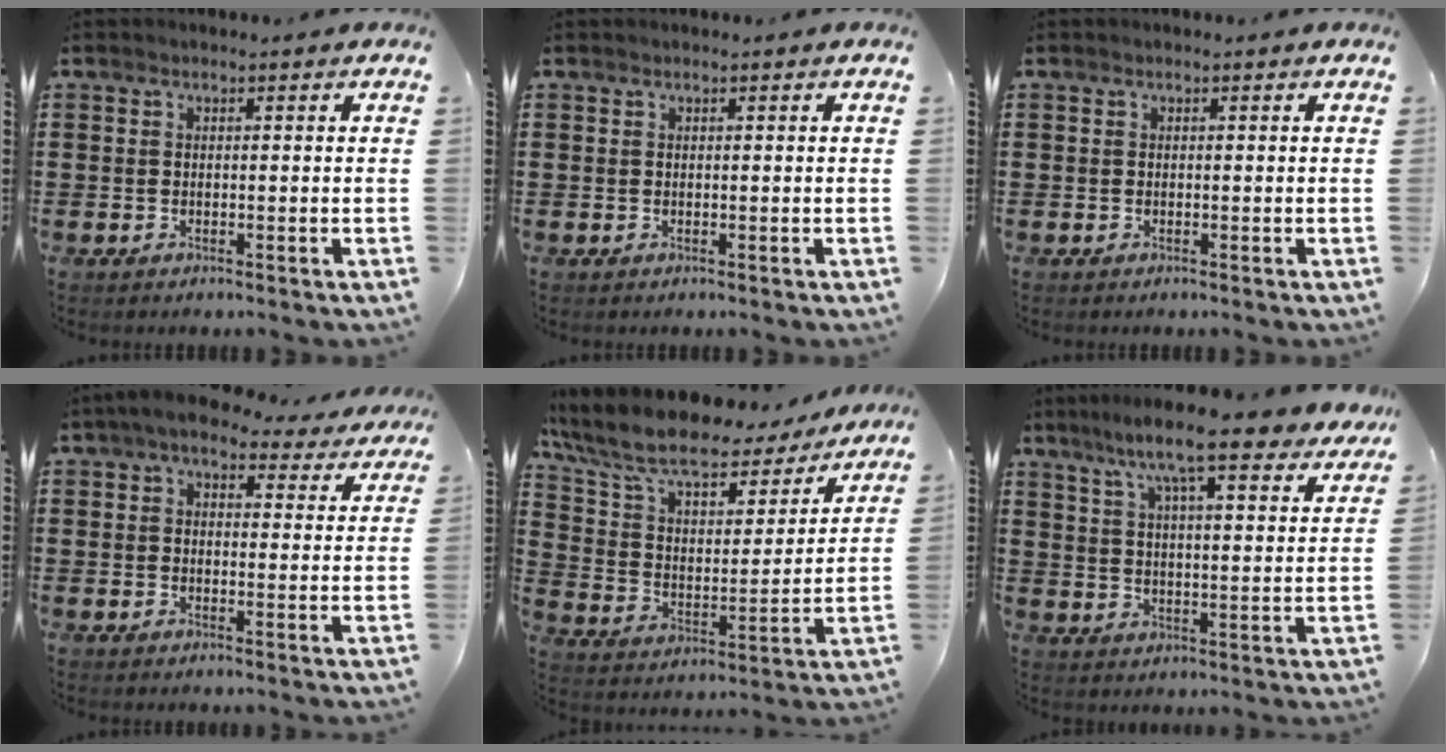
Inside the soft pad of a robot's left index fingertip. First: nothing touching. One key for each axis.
{"total": 0.0}
{"total": 0.0}
{"total": 5.6, "fx": 4.7, "fy": 1.6, "fz": 2.5, "tx": -0.059, "ty": -0.015, "tz": 0.083}
{"total": 9.4, "fx": 7.9, "fy": 2.7, "fz": 4.4, "tx": -0.120, "ty": -0.050, "tz": 0.135}
{"total": 10.3, "fx": 8.5, "fy": 0.7, "fz": 5.9, "tx": -0.126, "ty": -0.039, "tz": 0.140}